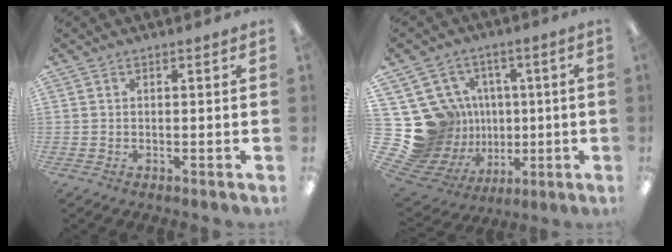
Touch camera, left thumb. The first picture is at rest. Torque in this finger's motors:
{"motor_torque": [0.04, 0.13, 0.00, -0.03, 0.01]}